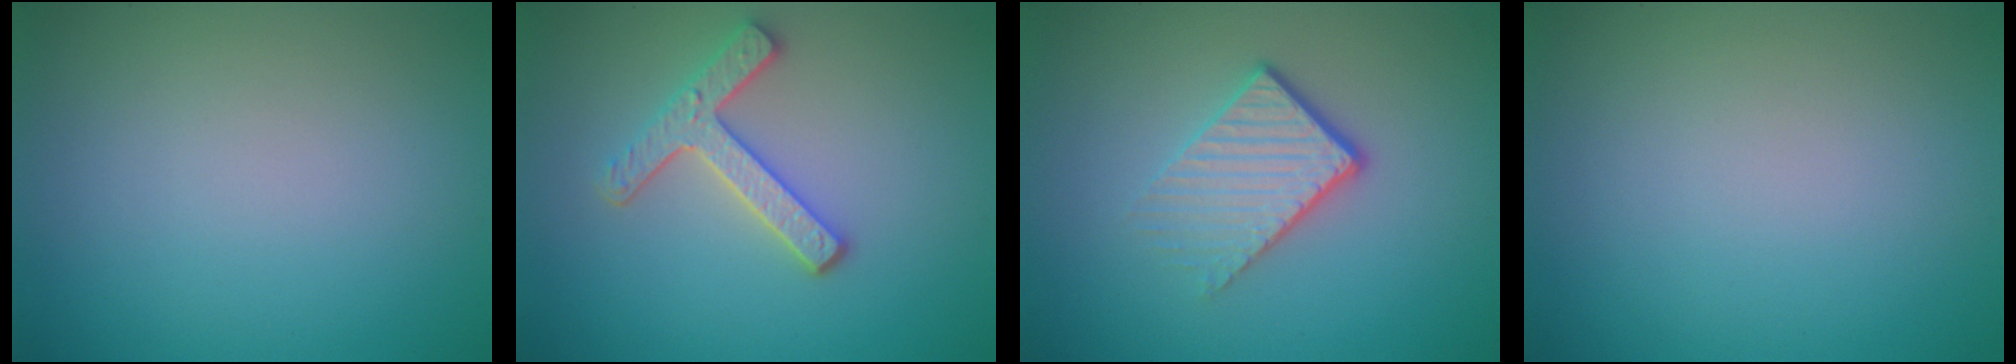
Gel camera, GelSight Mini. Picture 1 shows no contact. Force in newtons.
{"total": 3.3, "press": 2.9, "slide": 1.6}
{"total": 3.9, "press": 2.6, "slide": 3.0}
{"total": 0.0}